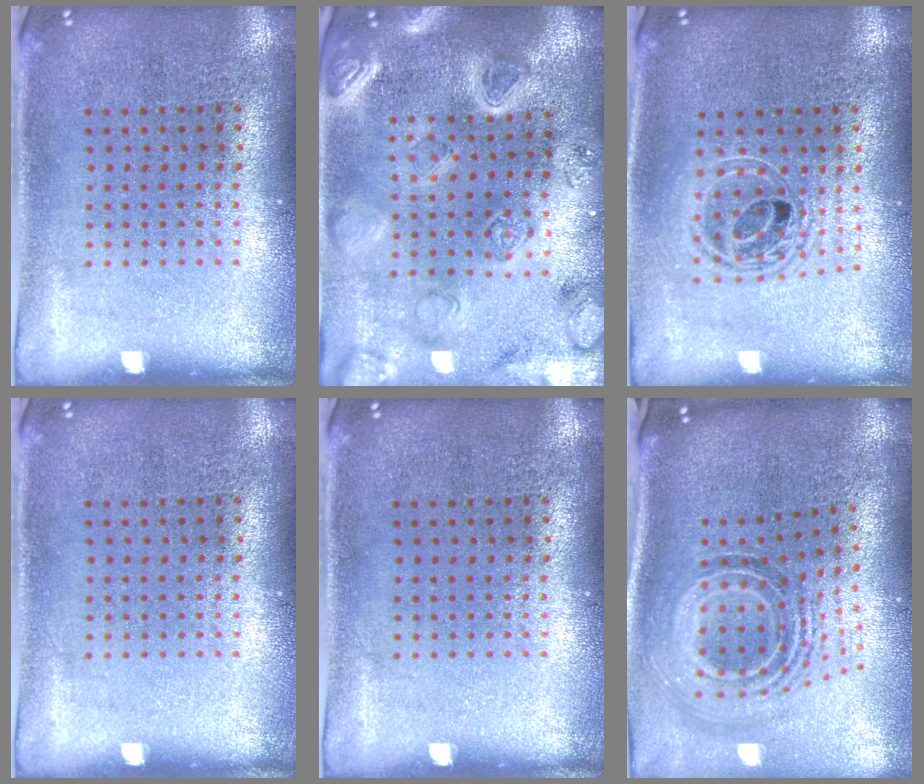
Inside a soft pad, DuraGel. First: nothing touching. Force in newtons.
{"total": 4.0, "press": 3.7, "slide": 1.7}
{"total": 1.6, "press": 1.3, "slide": 0.9}
{"total": 0.0}
{"total": 0.0}
{"total": 1.9, "press": 1.3, "slide": 1.3}